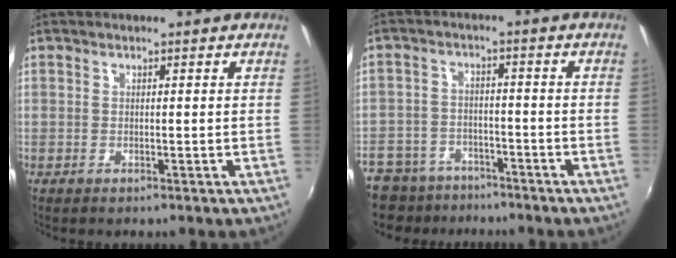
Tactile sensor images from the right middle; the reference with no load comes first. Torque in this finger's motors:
{"motor_torque": [0.35, -0.28, 0.38, 0.14]}